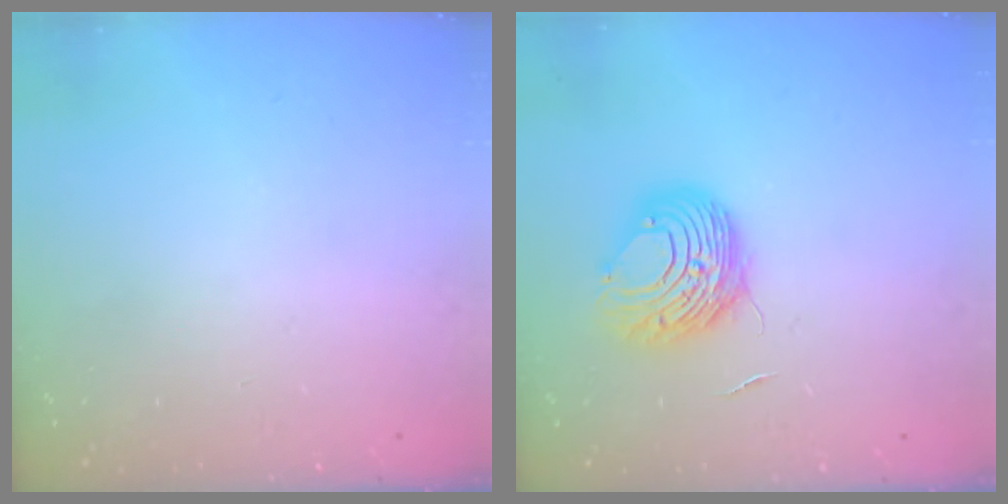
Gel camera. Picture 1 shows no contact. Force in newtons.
{"total": 9.2, "press": 9.2, "slide": 1.1}